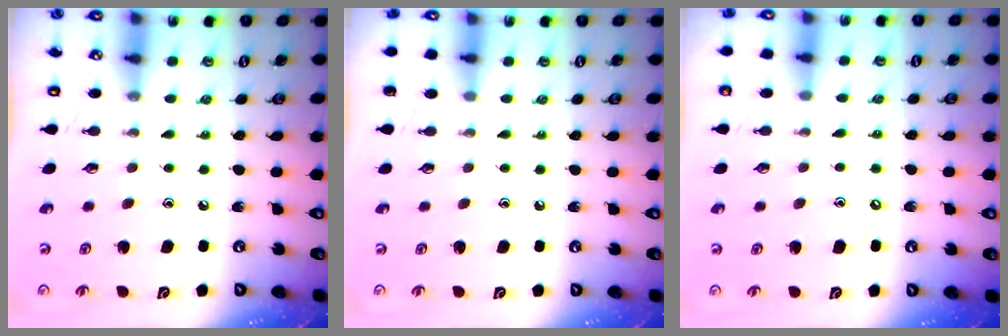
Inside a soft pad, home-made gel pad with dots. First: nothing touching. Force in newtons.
{"total": 0.0}
{"total": 3.6, "press": 3.6, "slide": 0.4}